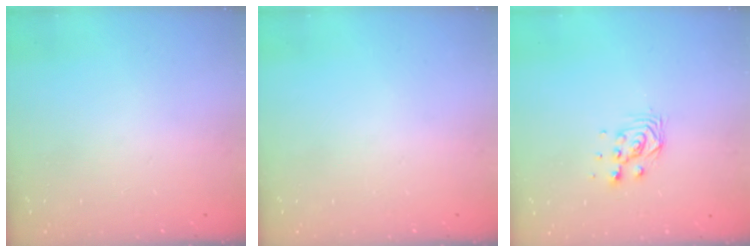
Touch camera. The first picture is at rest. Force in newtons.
{"total": 0.0}
{"total": 4.7, "press": 4.6, "slide": 0.6}